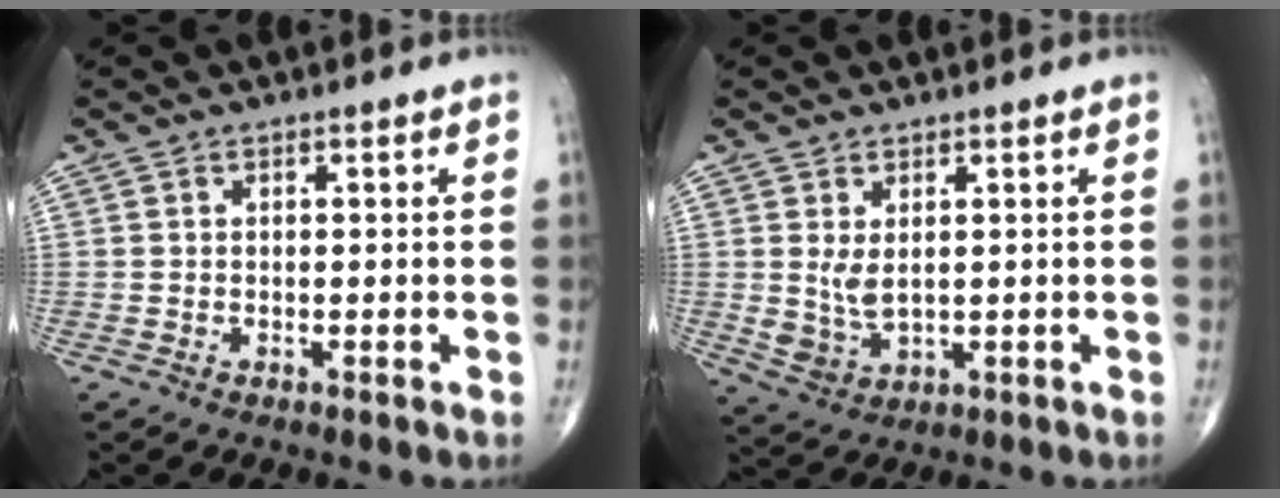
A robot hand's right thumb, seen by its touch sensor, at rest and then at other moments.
{"total": 4.6, "force": [0.9, 2.7, 3.6], "torque": [-0.066, -0.013, 0.029]}